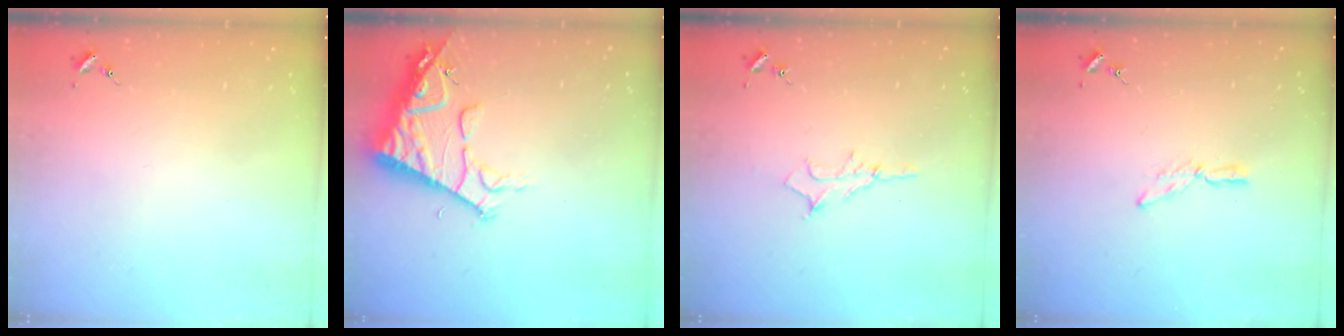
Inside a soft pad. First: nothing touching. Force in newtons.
{"total": 13.9, "press": 13.8, "slide": 1.7}
{"total": 6.2, "press": 6.1, "slide": 0.8}
{"total": 6.9, "press": 6.9, "slide": 0.4}